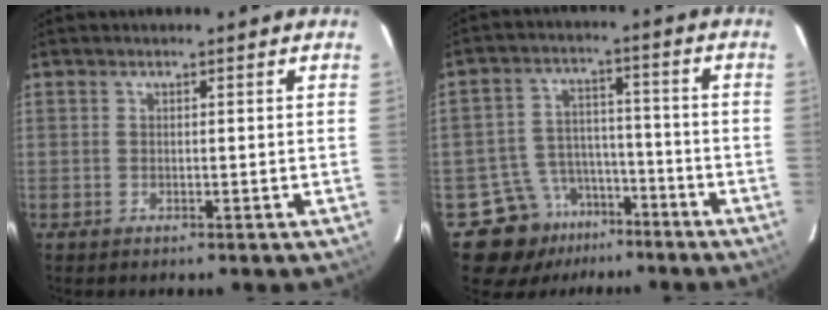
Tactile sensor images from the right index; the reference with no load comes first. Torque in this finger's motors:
{"motor_torque": [-0.46, -0.45, -0.65, -0.21]}